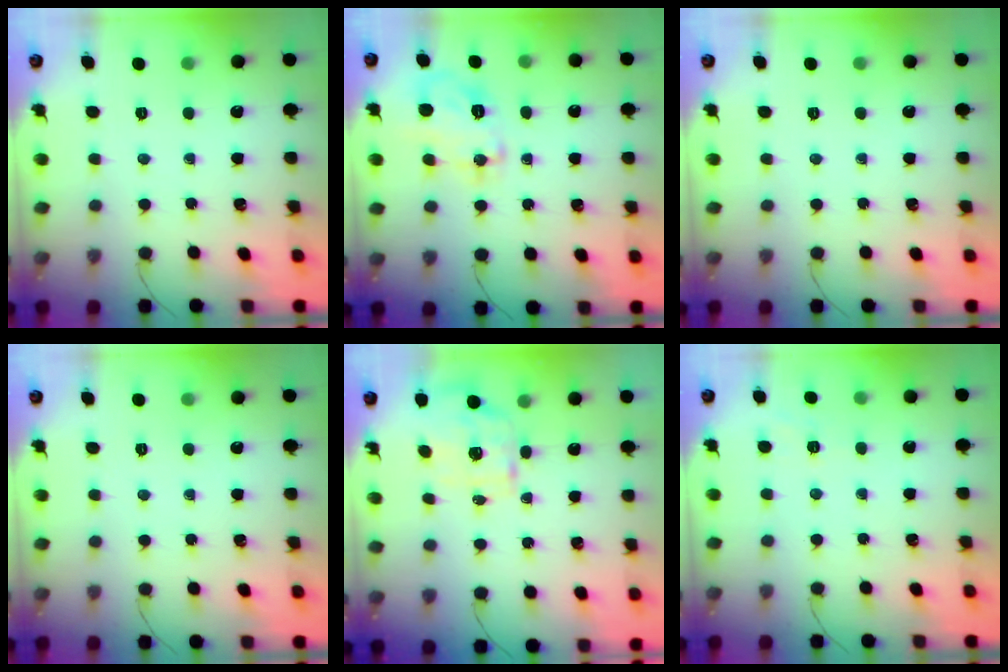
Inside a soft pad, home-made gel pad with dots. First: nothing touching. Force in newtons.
{"total": 12.2, "press": 12.1, "slide": 0.8}
{"total": 0.0}
{"total": 0.0}
{"total": 2.0, "press": 1.8, "slide": 1.0}
{"total": 2.0, "press": 1.4, "slide": 1.4}